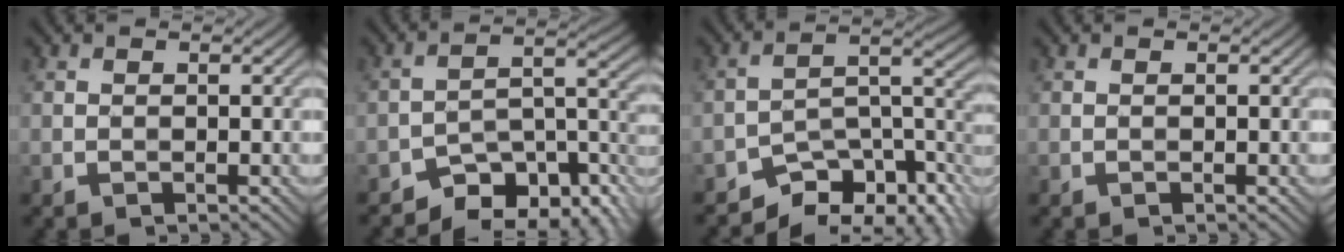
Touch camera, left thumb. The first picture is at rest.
{"total": 9.8, "force": [-7.8, 3.8, 4.5], "torque": [-0.057, -0.002, -0.130]}
{"total": 11.0, "force": [-8.7, 4.1, 5.4], "torque": [-0.070, -0.007, -0.143]}
{"total": 0.0}